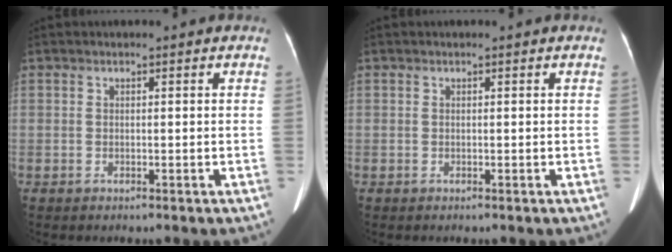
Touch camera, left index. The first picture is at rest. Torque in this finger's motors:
{"motor_torque": [0.06, 0.01, 0.02, 0.02]}